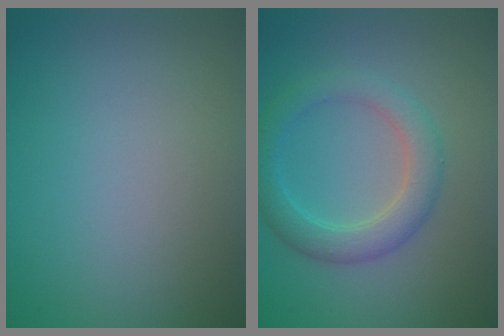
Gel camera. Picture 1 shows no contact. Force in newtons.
{"total": 3.7, "press": 3.7, "slide": 0.0}